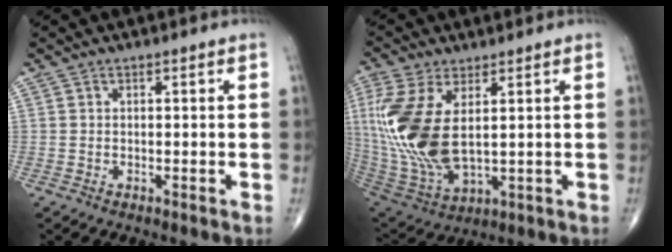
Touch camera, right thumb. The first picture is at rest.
{"total": 18.2, "force": [3.0, 9.0, 15.6], "torque": [-0.358, -0.020, 0.074]}